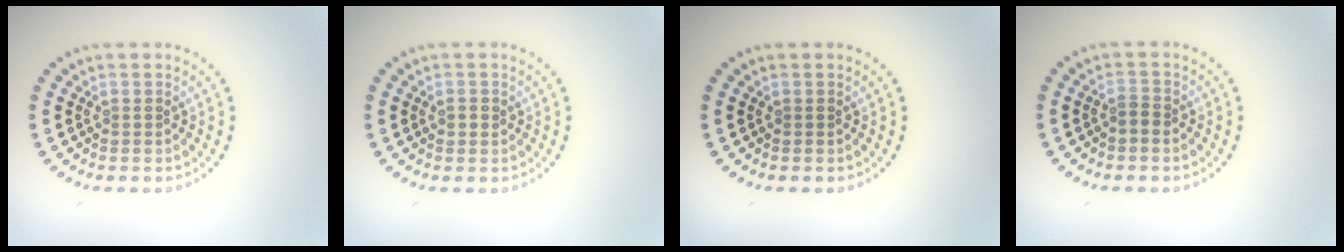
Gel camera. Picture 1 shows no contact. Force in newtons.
{"total": 1.0, "press": 0.9, "slide": 0.4}
{"total": 0.0}
{"total": 1.1, "press": 0.9, "slide": 0.5}